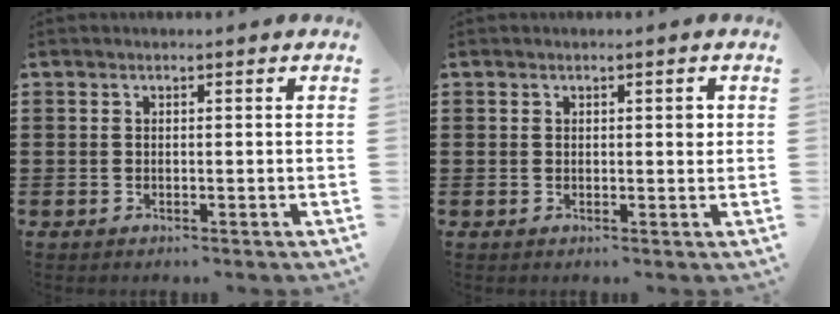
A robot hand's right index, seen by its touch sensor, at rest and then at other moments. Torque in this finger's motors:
{"motor_torque": [-0.14, 0.16, 0.01, 0.00]}